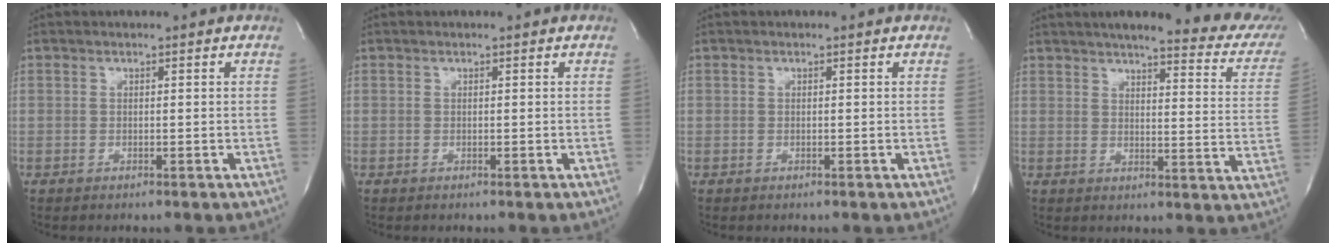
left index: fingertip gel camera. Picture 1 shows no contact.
{"total": 0.0}
{"total": 0.0}
{"total": 21.2, "force": [18.0, 3.3, 10.6], "torque": [-0.130, -0.043, 0.195]}